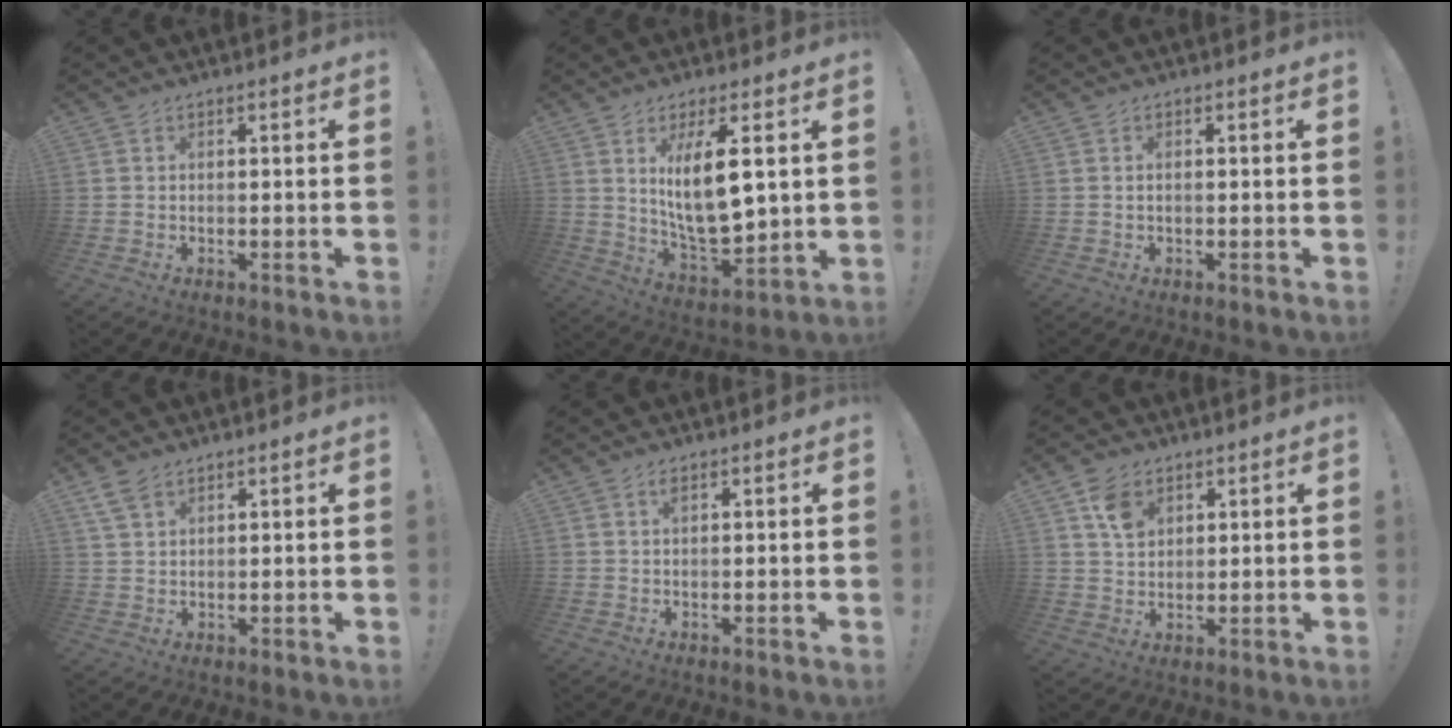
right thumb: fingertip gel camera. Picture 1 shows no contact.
{"total": 13.6, "force": [4.6, 4.6, 12.0], "torque": [-0.215, -0.030, 0.069]}
{"total": 0.8, "force": [0.0, 0.1, 0.8], "torque": [-0.023, 0.004, 0.002]}
{"total": 4.6, "force": [3.2, 2.4, 2.4], "torque": [-0.053, -0.006, 0.063]}
{"total": 1.2, "force": [0.6, 0.4, 0.9], "torque": [-0.019, 0.001, 0.011]}
{"total": 6.6, "force": [3.5, 4.6, 3.3], "torque": [-0.046, -0.012, 0.065]}